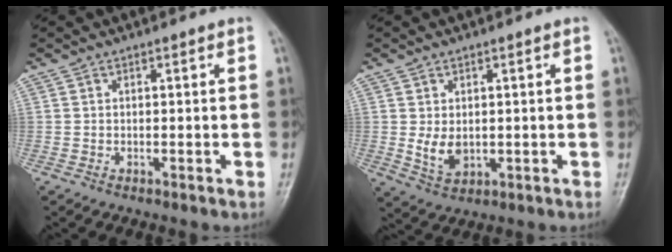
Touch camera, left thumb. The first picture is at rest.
{"total": 5.0, "force": [0.1, 3.4, 3.7], "torque": [-0.056, -0.011, 0.014]}